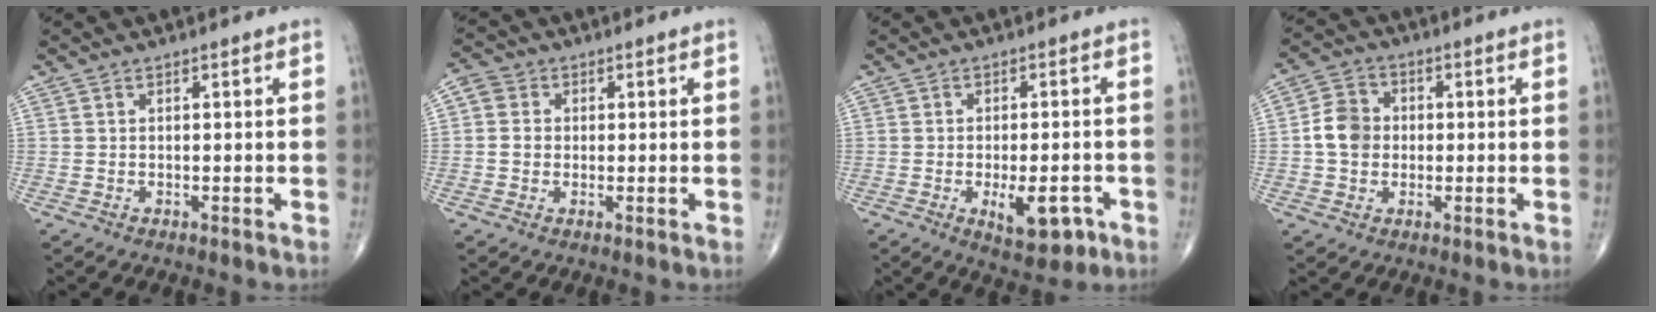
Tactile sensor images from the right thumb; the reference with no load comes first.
{"total": 3.9, "force": [0.1, 3.6, 1.5], "torque": [-0.021, 0.008, -0.004]}
{"total": 7.8, "force": [-3.0, 3.5, 6.4], "torque": [-0.084, 0.005, -0.034]}
{"total": 6.7, "force": [-0.3, 5.7, 3.6], "torque": [-0.051, 0.015, -0.014]}